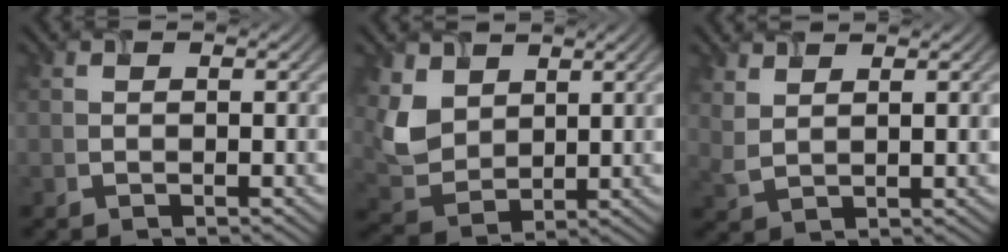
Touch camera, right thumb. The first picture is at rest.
{"total": 5.2, "force": [3.0, 3.7, 2.2], "torque": [-0.073, -0.012, 0.075]}
{"total": 3.0, "force": [2.5, 0.8, 1.5], "torque": [-0.036, 0.002, 0.056]}